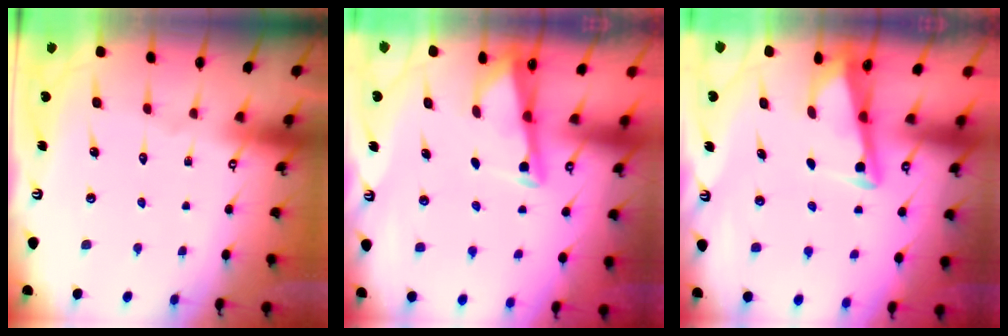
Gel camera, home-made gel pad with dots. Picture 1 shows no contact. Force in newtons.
{"total": 3.0, "press": 3.0, "slide": 0.3}
{"total": 3.4, "press": 3.4, "slide": 0.4}